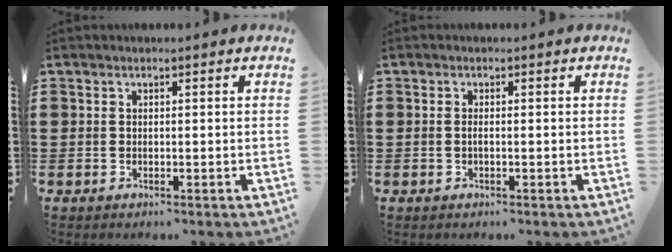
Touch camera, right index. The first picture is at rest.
{"total": 0.7, "force": [-0.2, 0.1, 0.7], "torque": [-0.014, -0.002, -0.004]}